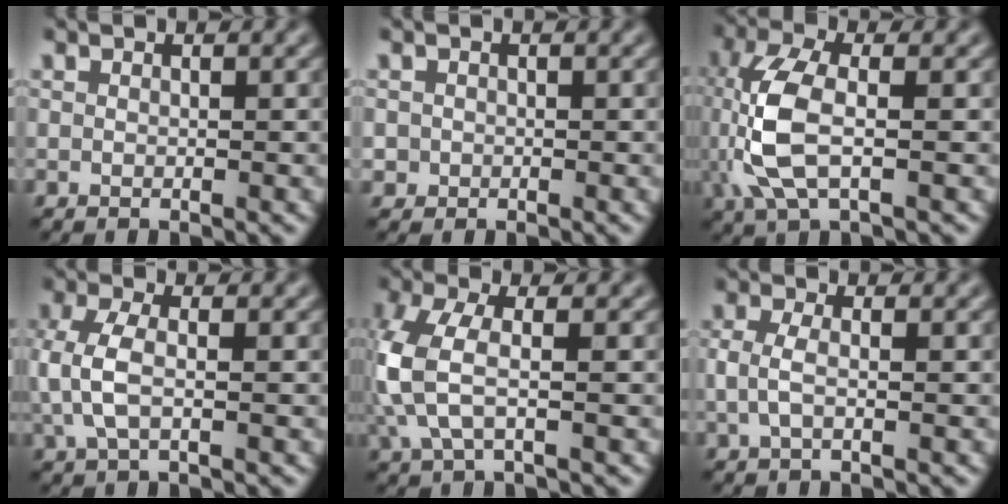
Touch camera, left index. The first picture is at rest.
{"total": 0.9, "force": [-0.2, 0.9, -0.1], "torque": [0.012, -0.002, -0.005]}
{"total": 6.5, "force": [-0.4, 2.8, 5.8], "torque": [-0.146, 0.004, -0.009]}
{"total": 3.5, "force": [-0.1, 1.6, 3.1], "torque": [-0.082, 0.003, -0.005]}
{"total": 5.1, "force": [0.0, 2.2, 4.6], "torque": [-0.128, 0.001, -0.004]}
{"total": 1.8, "force": [-0.2, 0.7, 1.7], "torque": [-0.042, 0.002, -0.008]}